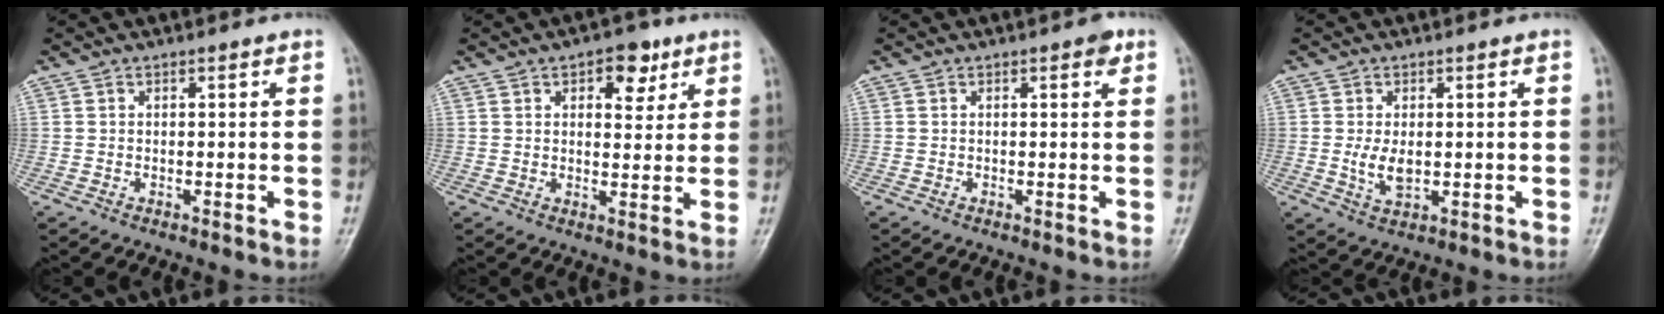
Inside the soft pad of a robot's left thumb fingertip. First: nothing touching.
{"total": 6.7, "force": [3.5, 3.8, 4.3], "torque": [-0.029, -0.012, 0.043]}
{"total": 1.7, "force": [0.9, 0.7, 1.3], "torque": [-0.012, -0.001, 0.008]}
{"total": 4.3, "force": [0.0, 2.4, 3.6], "torque": [-0.067, -0.010, 0.005]}